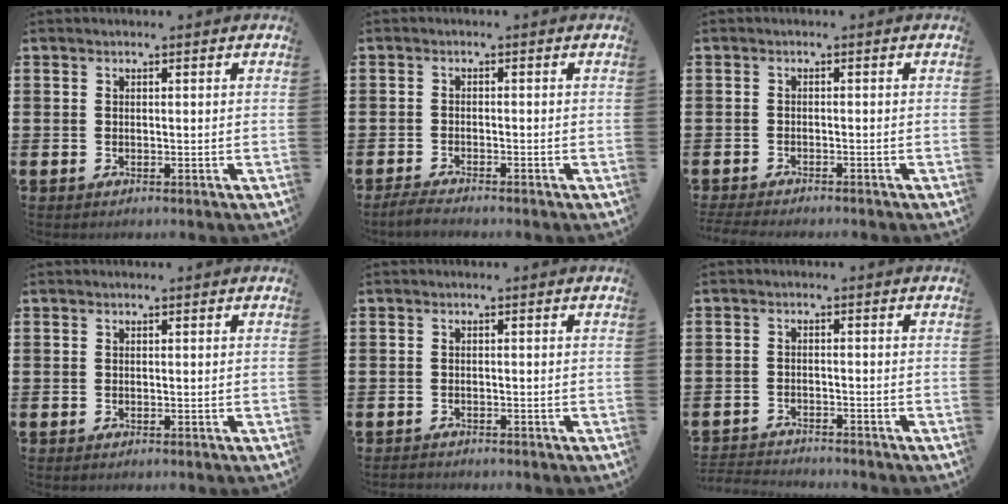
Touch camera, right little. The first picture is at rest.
{"total": 1.6, "force": [-1.4, 0.1, 0.7], "torque": [-0.013, 0.004, -0.028]}
{"total": 1.3, "force": [-1.3, 0.2, 0.2], "torque": [-0.007, 0.003, -0.028]}
{"total": 0.0}
{"total": 0.7, "force": [-0.7, 0.1, -0.1], "torque": [-0.001, -0.001, -0.014]}
{"total": 2.1, "force": [-2.1, 0.0, -0.3], "torque": [-0.001, 0.003, -0.048]}